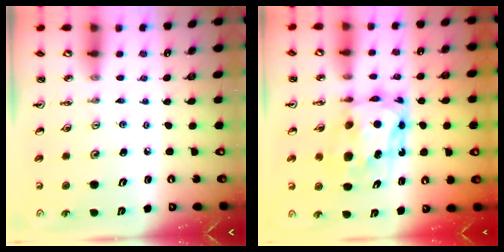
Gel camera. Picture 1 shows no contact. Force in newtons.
{"total": 7.6, "press": 7.6, "slide": 0.7}